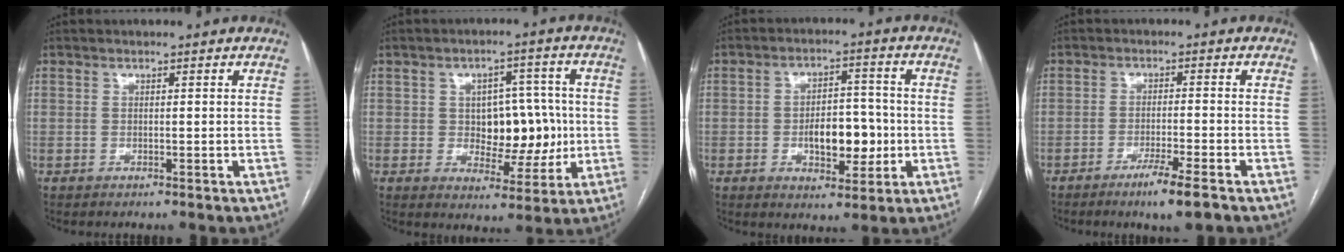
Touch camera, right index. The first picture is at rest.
{"total": 9.4, "force": [-0.2, 5.6, 7.6], "torque": [-0.100, 0.021, 0.007]}
{"total": 9.1, "force": [-1.7, 4.3, 7.8], "torque": [-0.123, 0.012, -0.020]}
{"total": 5.6, "force": [-3.7, -0.3, 4.2], "torque": [-0.070, -0.011, -0.064]}